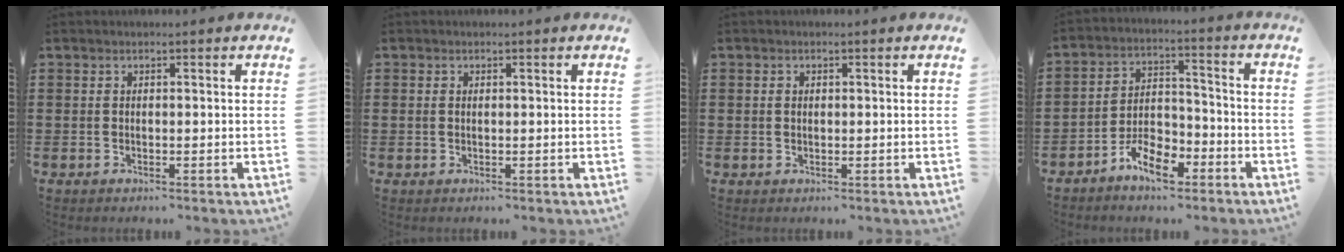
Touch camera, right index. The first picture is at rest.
{"total": 0.7, "force": [0.0, 0.5, 0.5], "torque": [-0.012, 0.001, 0.001]}
{"total": 0.7, "force": [0.2, 0.6, 0.4], "torque": [-0.009, 0.004, 0.003]}
{"total": 7.1, "force": [-4.9, 3.2, 4.1], "torque": [-0.078, 0.018, -0.090]}